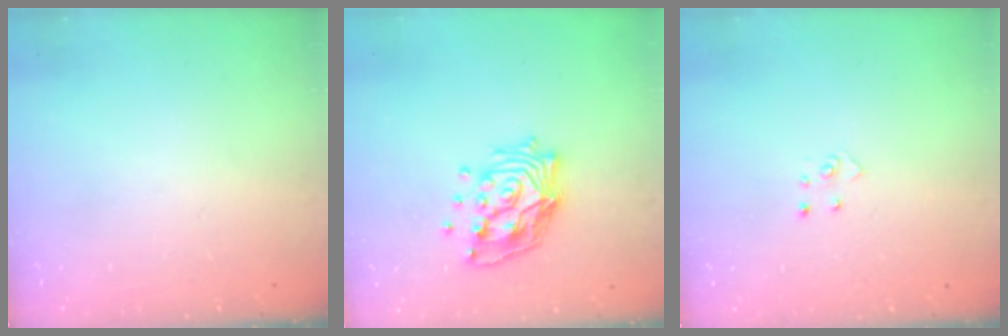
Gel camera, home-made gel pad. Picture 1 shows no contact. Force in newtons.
{"total": 13.5, "press": 13.4, "slide": 1.0}
{"total": 2.6, "press": 2.6, "slide": 0.3}